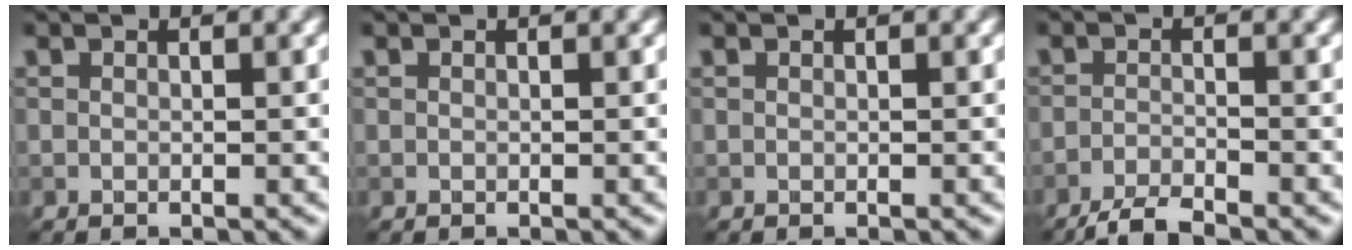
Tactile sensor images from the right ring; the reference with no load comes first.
{"total": 0.0}
{"total": 0.0}
{"total": 2.9, "force": [-2.6, 0.0, 1.2], "torque": [-0.029, 0.002, -0.055]}